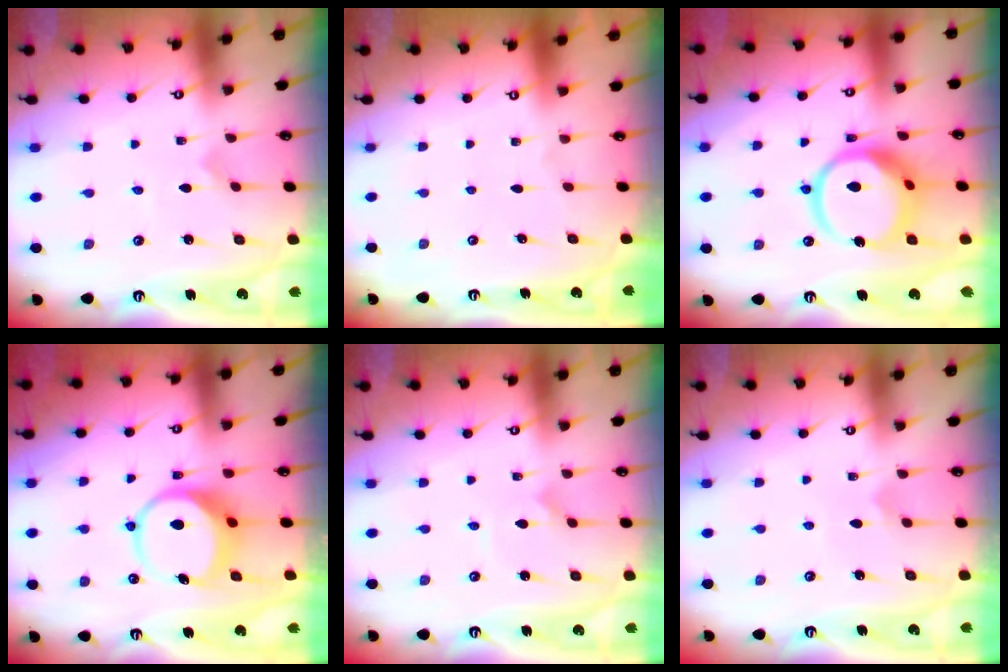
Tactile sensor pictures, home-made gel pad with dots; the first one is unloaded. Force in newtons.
{"total": 0.0}
{"total": 14.3, "press": 14.2, "slide": 1.7}
{"total": 8.5, "press": 8.4, "slide": 1.1}
{"total": 1.9, "press": 1.9, "slide": 0.2}
{"total": 3.1, "press": 3.0, "slide": 0.3}